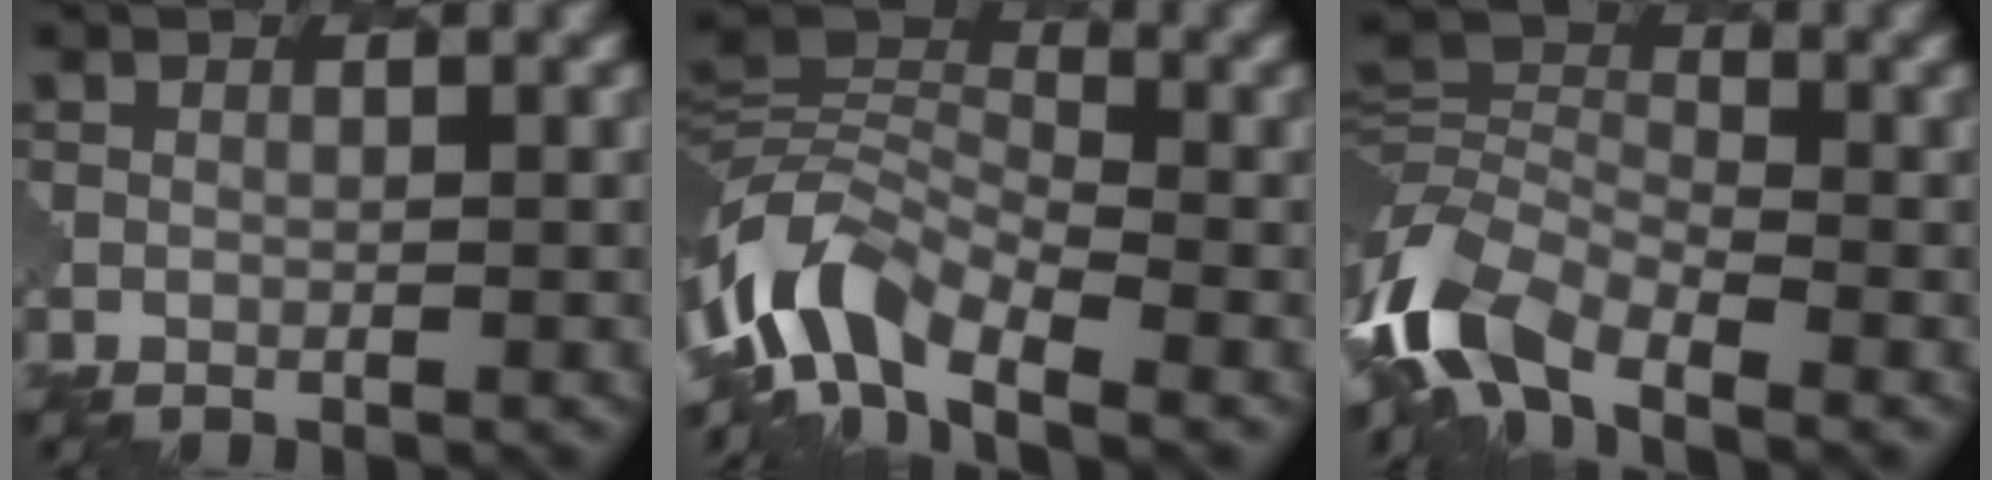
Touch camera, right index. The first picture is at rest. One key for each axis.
{"total": 7.9, "fx": -4.4, "fy": 4.0, "fz": 5.2, "tx": -0.092, "ty": 0.006, "tz": -0.100}
{"total": 7.8, "fx": -4.5, "fy": 4.0, "fz": 5.0, "tx": -0.101, "ty": 0.001, "tz": -0.104}